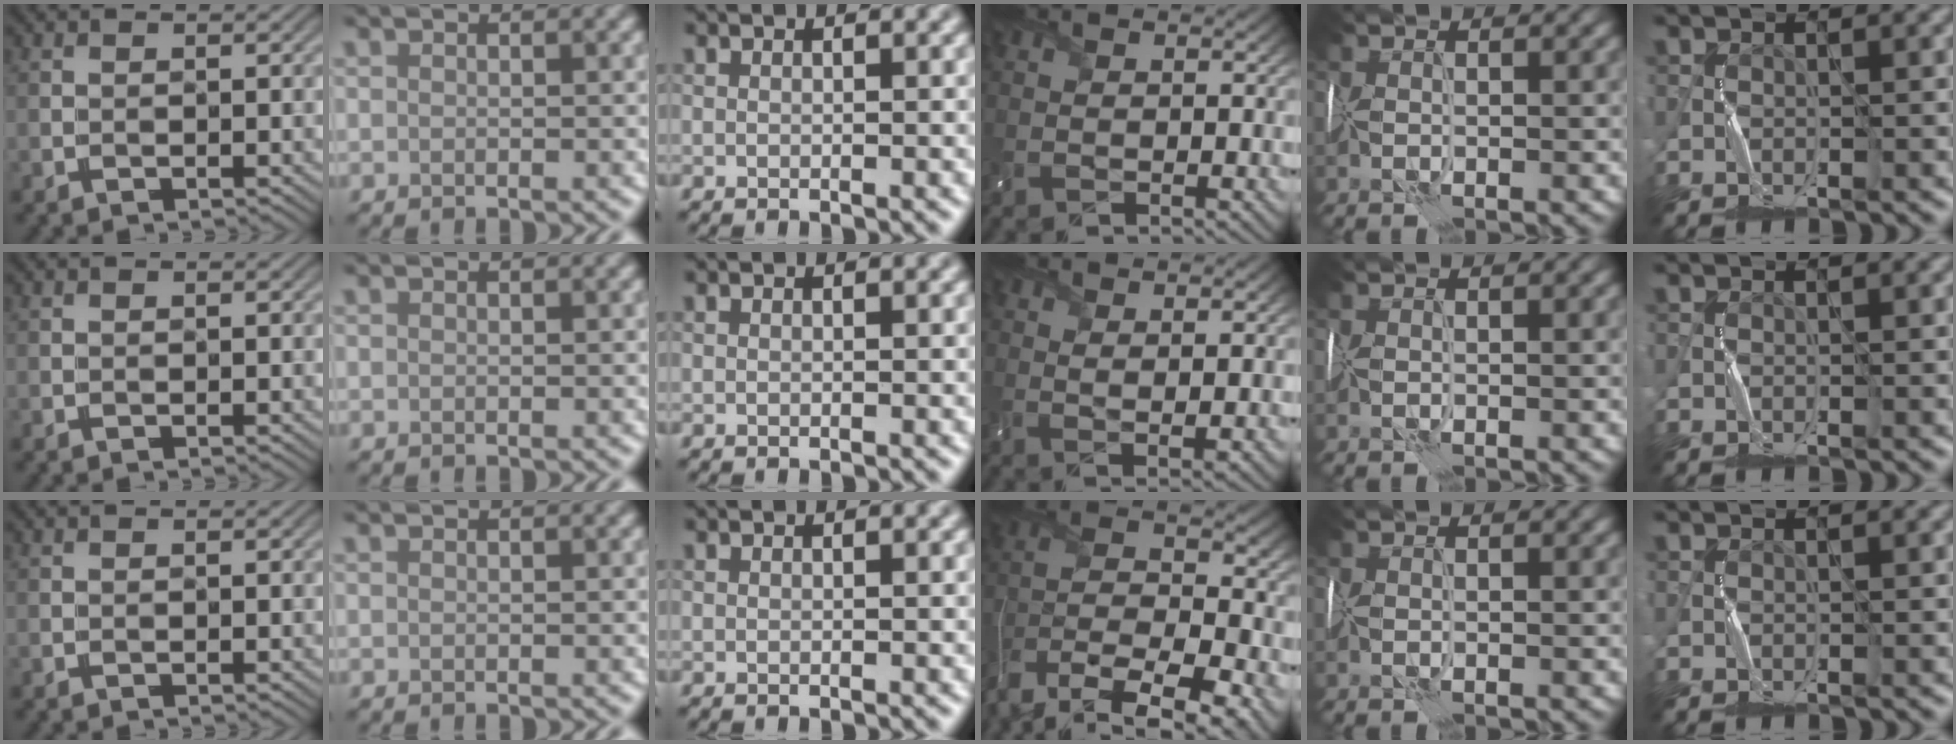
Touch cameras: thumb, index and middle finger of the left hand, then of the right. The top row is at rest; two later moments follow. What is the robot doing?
{"motion": "wrap", "object": "sponge"}